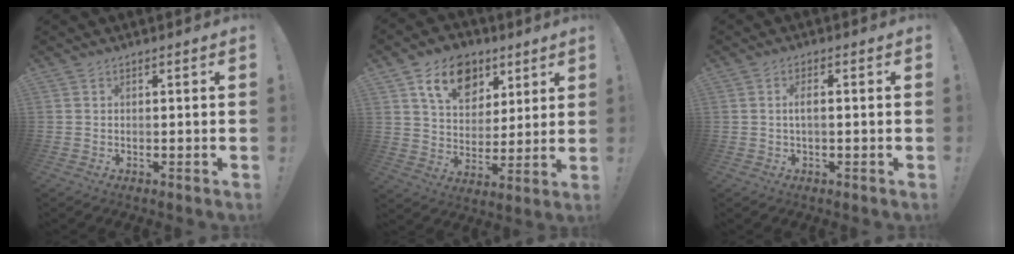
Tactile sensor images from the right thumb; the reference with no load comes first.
{"total": 14.7, "force": [7.8, 10.2, 7.1], "torque": [-0.097, -0.035, 0.146]}
{"total": 3.0, "force": [-0.1, 0.7, 2.9], "torque": [-0.044, 0.000, -0.005]}